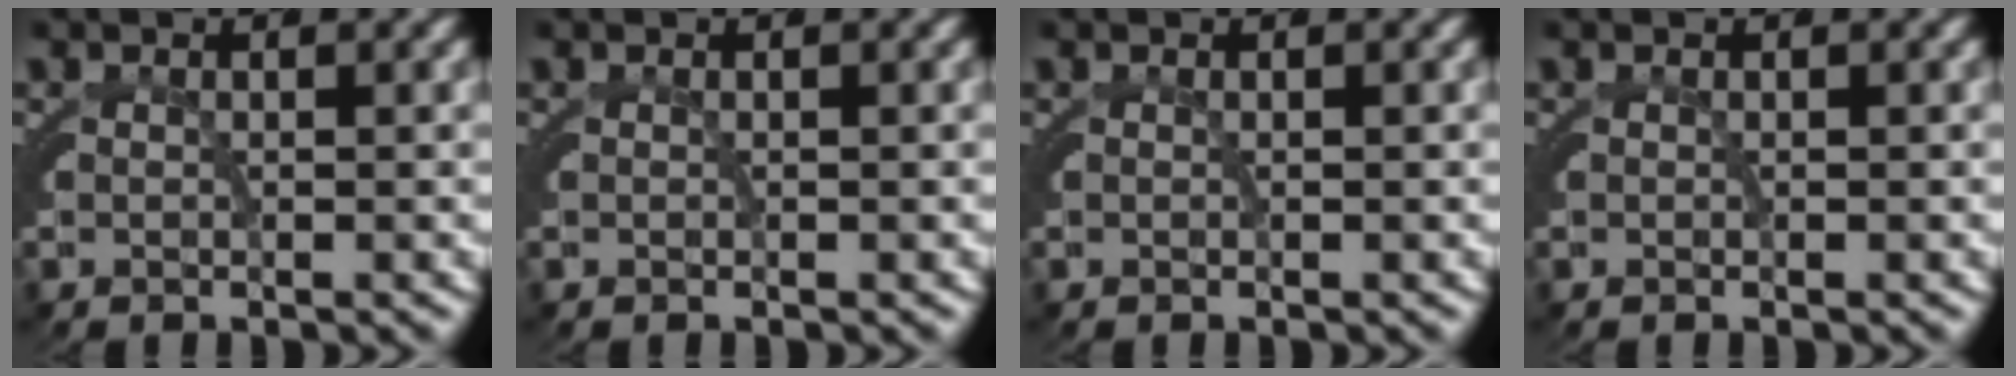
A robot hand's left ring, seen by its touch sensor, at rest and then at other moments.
{"total": 0.0}
{"total": 0.0}
{"total": 0.0}